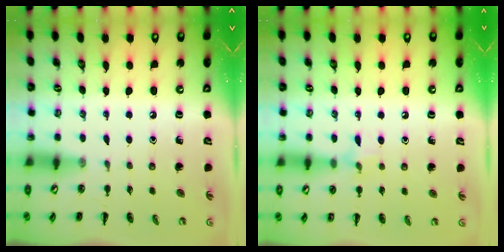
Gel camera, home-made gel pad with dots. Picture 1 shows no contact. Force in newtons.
{"total": 6.3, "press": 6.1, "slide": 1.5}